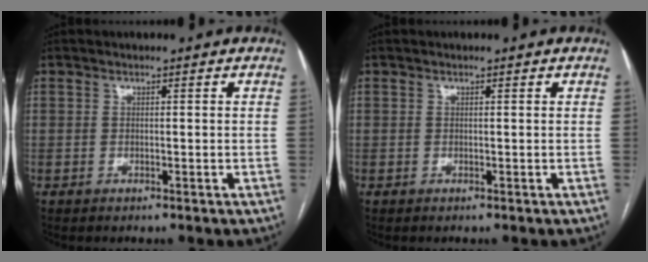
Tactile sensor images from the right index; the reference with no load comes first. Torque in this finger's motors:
{"motor_torque": [-0.08, 0.08, -0.02, 0.00]}